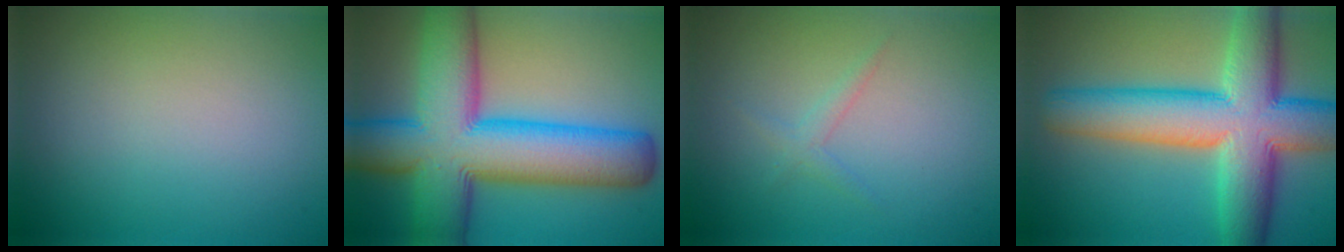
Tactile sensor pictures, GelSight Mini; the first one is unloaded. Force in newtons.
{"total": 15.2, "press": 15.2, "slide": 0.4}
{"total": 1.1, "press": 1.1, "slide": 0.0}
{"total": 12.3, "press": 12.3, "slide": 0.4}